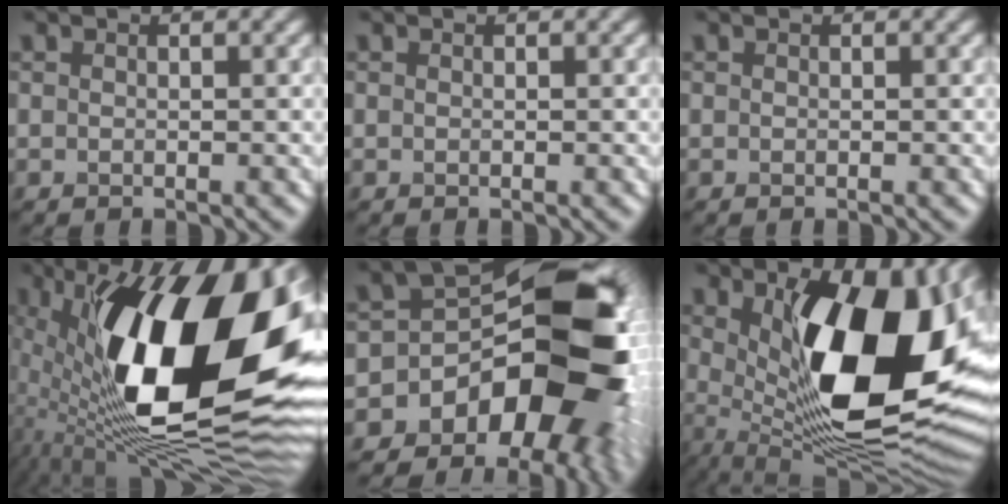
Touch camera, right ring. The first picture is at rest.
{"total": 0.0}
{"total": 0.0}
{"total": 18.7, "force": [1.7, 8.8, 16.4], "torque": [-0.278, -0.007, 0.010]}
{"total": 14.3, "force": [-5.3, 9.4, 9.4], "torque": [-0.097, -0.001, -0.097]}
{"total": 15.4, "force": [2.1, 7.1, 13.5], "torque": [-0.206, -0.027, 0.043]}